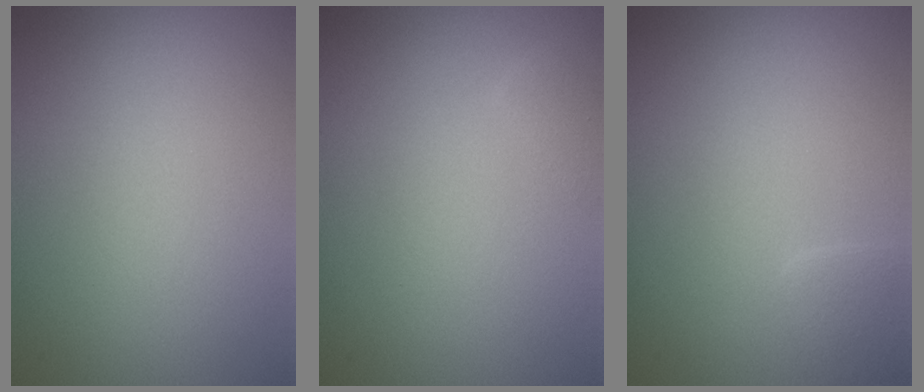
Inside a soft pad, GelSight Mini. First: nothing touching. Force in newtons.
{"total": 1.3, "press": 1.3, "slide": 0.1}
{"total": 1.3, "press": 1.3, "slide": 0.1}